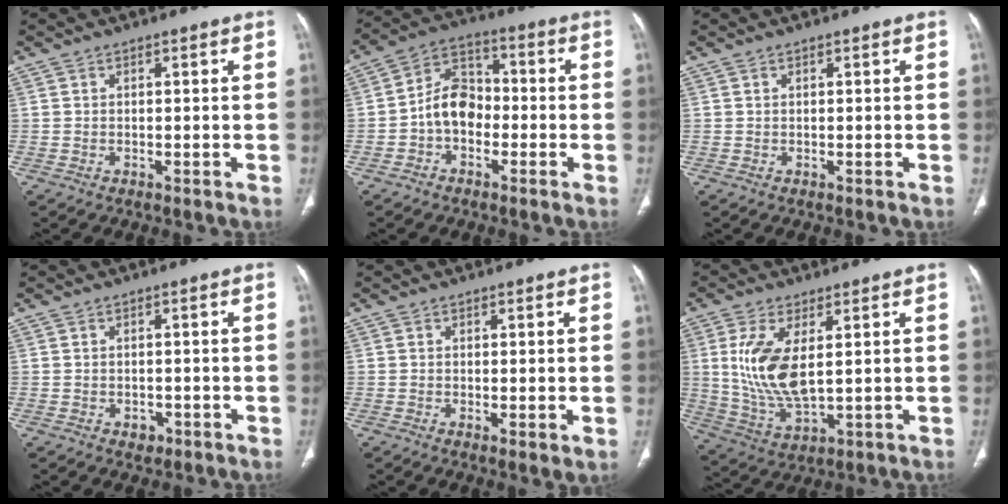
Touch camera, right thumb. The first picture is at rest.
{"total": 8.8, "force": [-2.1, 6.4, 5.5], "torque": [-0.078, 0.037, -0.053]}
{"total": 0.0}
{"total": 2.0, "force": [-0.9, 1.5, 1.0], "torque": [-0.008, 0.003, -0.006]}
{"total": 2.3, "force": [-0.3, 0.8, 2.2], "torque": [-0.043, -0.010, -0.006]}
{"total": 12.2, "force": [2.3, 5.5, 10.7], "torque": [-0.224, -0.020, 0.059]}